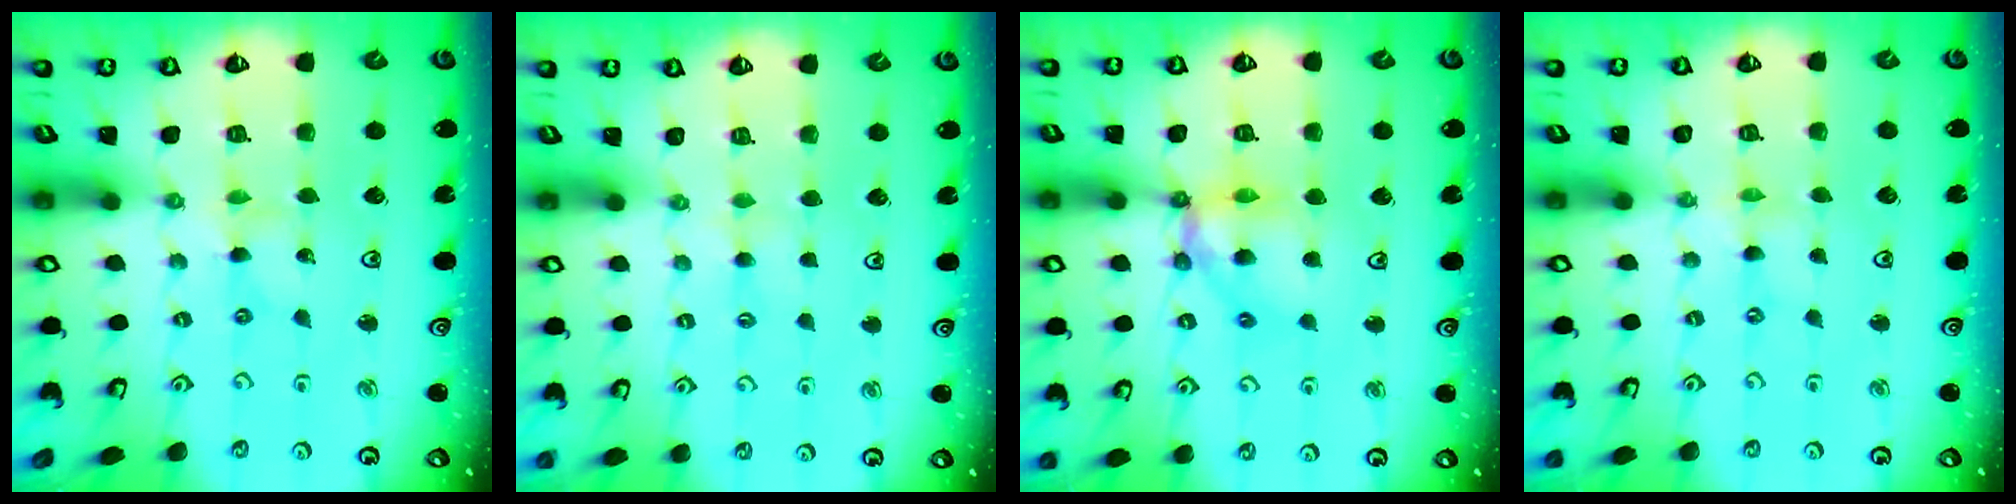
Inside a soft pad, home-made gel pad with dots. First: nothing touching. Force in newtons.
{"total": 2.4, "press": 2.4, "slide": 0.5}
{"total": 12.5, "press": 12.4, "slide": 1.5}
{"total": 0.0}